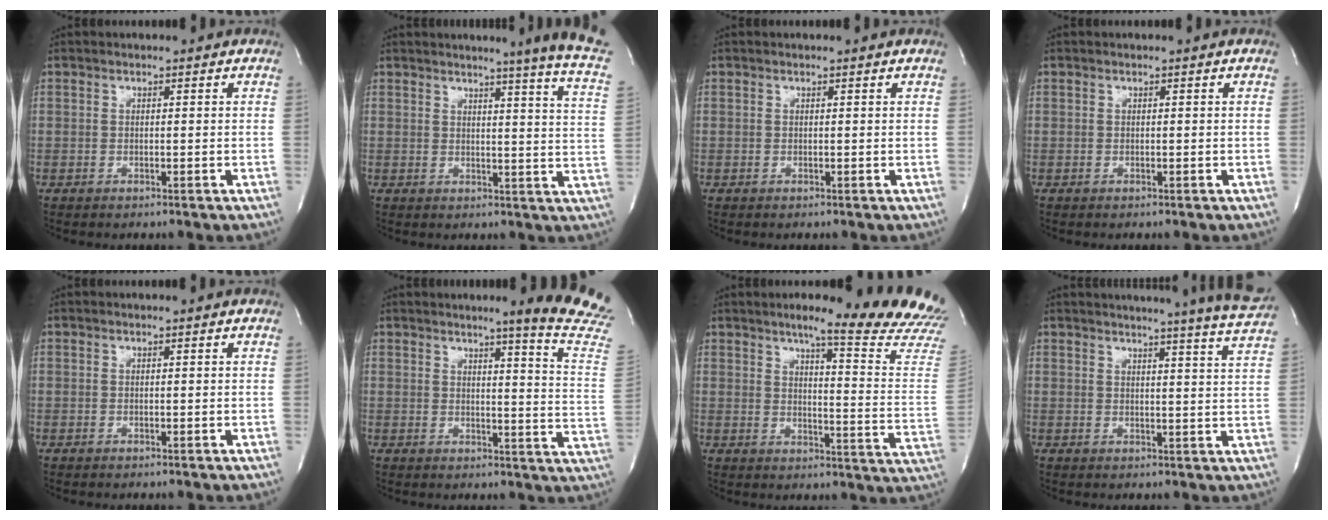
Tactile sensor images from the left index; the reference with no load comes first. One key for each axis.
{"total": 12.4, "fx": 10.3, "fy": -2.1, "fz": 6.6, "tx": -0.086, "ty": -0.077, "tz": 0.097}
{"total": 0.0}
{"total": 0.0}
{"total": 0.0}
{"total": 13.2, "fx": 11.2, "fy": -2.0, "fz": 6.7, "tx": -0.083, "ty": -0.099, "tz": 0.114}
{"total": 18.7, "fx": 16.7, "fy": -0.4, "fz": 8.5, "tx": -0.107, "ty": -0.098, "tz": 0.188}
{"total": 15.2, "fx": 14.0, "fy": -1.7, "fz": 5.7, "tx": -0.089, "ty": -0.068, "tz": 0.154}